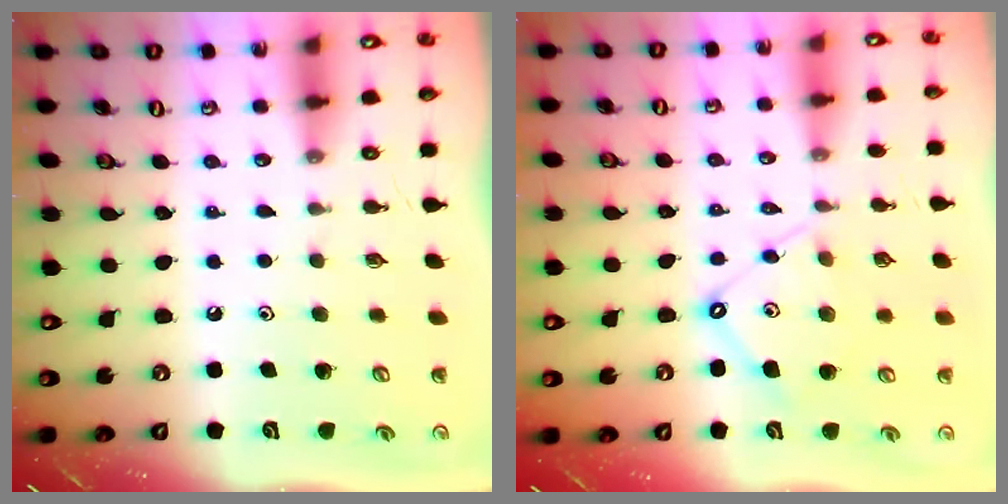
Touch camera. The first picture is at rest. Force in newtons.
{"total": 9.9, "press": 9.9, "slide": 0.7}